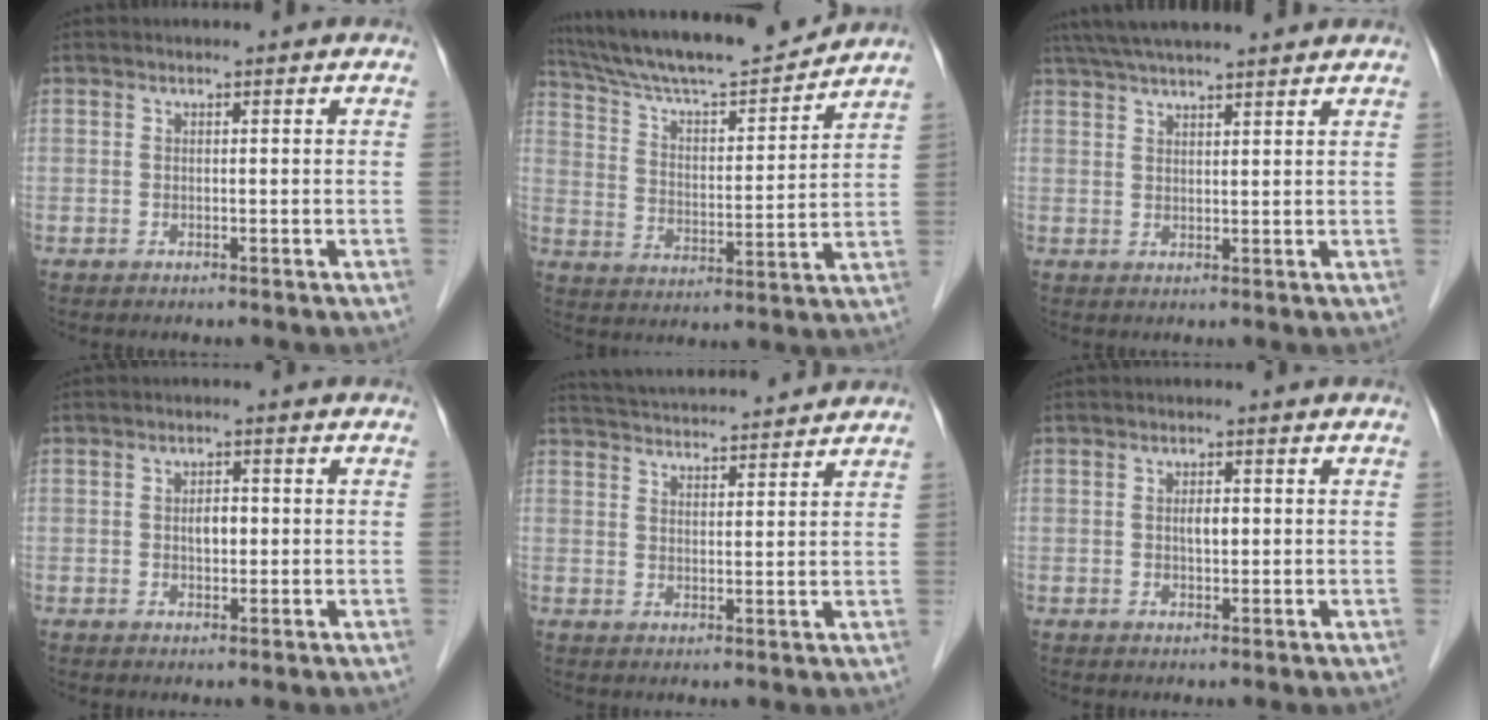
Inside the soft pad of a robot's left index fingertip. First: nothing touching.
{"total": 17.4, "force": [16.1, 1.4, 6.4], "torque": [-0.118, 0.006, 0.264]}
{"total": 12.6, "force": [11.1, 0.9, 6.0], "torque": [-0.105, 0.045, 0.165]}
{"total": 2.3, "force": [0.1, 1.2, 1.9], "torque": [-0.033, 0.002, 0.001]}
{"total": 13.9, "force": [13.2, 1.3, 4.2], "torque": [-0.077, 0.030, 0.193]}
{"total": 1.8, "force": [0.2, 0.8, 1.6], "torque": [-0.029, 0.002, 0.003]}